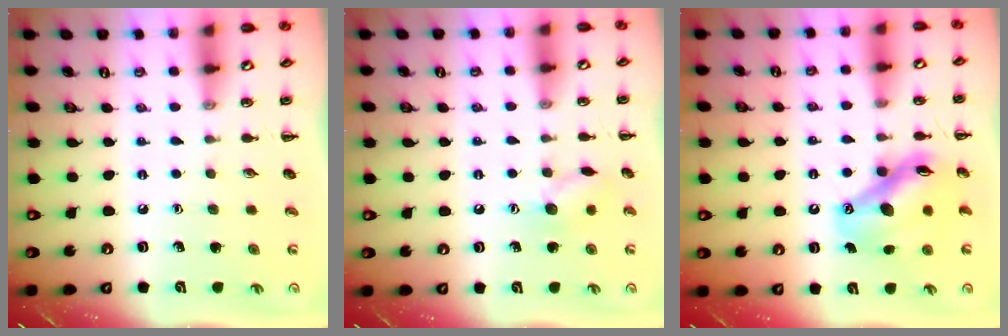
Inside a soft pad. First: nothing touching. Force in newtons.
{"total": 7.9, "press": 7.9, "slide": 1.0}
{"total": 12.6, "press": 12.2, "slide": 3.3}